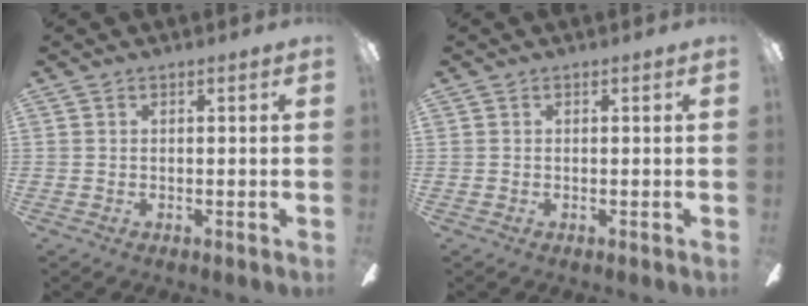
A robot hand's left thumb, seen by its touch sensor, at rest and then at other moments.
{"total": 0.0}